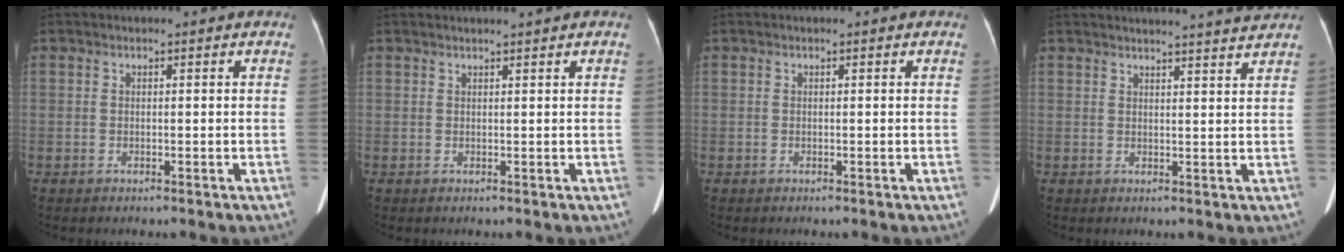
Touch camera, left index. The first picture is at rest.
{"total": 2.0, "force": [1.8, -0.5, 0.8], "torque": [-0.009, 0.010, 0.028]}
{"total": 0.0}
{"total": 8.0, "force": [7.6, -1.3, 2.1], "torque": [-0.026, -0.010, 0.083]}